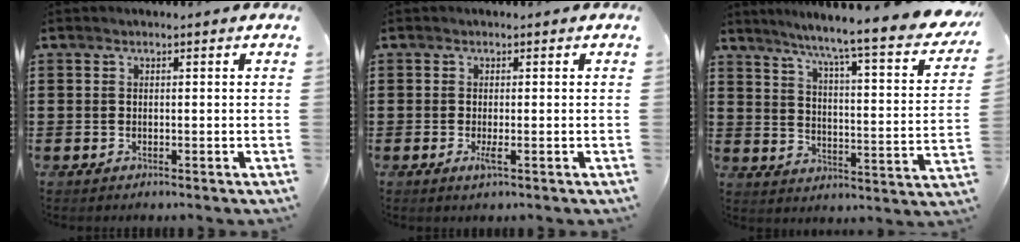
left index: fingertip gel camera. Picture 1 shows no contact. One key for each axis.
{"total": 1.7, "fx": -0.5, "fy": 0.1, "fz": 1.6, "tx": -0.036, "ty": -0.008, "tz": -0.011}
{"total": 6.0, "fx": 4.8, "fy": -0.9, "fz": 3.4, "tx": -0.080, "ty": -0.055, "tz": 0.067}